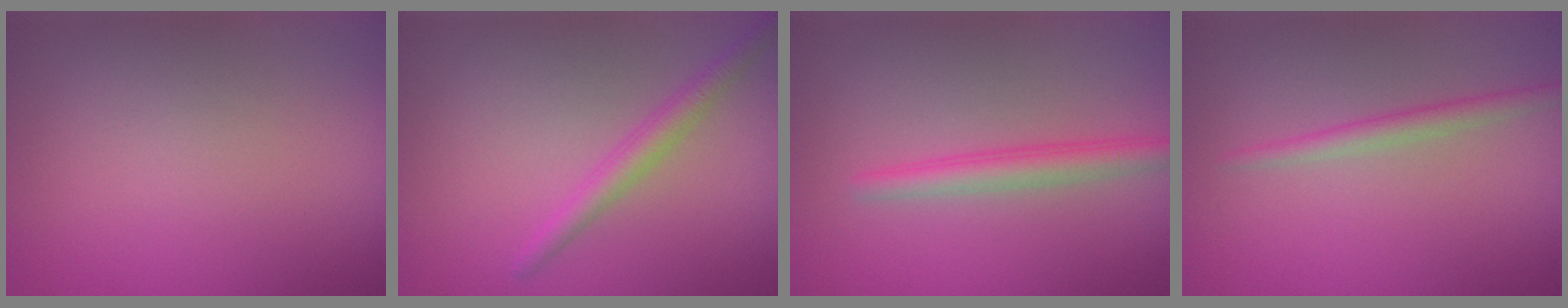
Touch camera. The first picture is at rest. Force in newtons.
{"total": 2.2, "press": 2.2, "slide": 0.1}
{"total": 2.6, "press": 2.6, "slide": 0.2}
{"total": 1.7, "press": 1.7, "slide": 0.0}